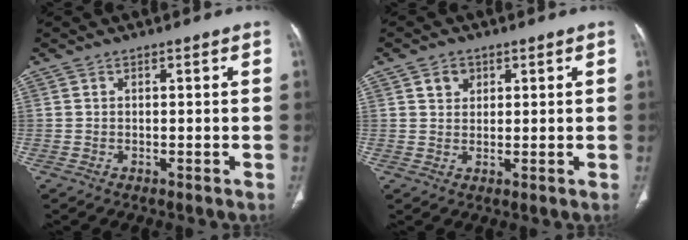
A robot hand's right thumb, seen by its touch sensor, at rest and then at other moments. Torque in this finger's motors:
{"motor_torque": [-0.54, 0.77, 0.29, -0.15, 0.00]}